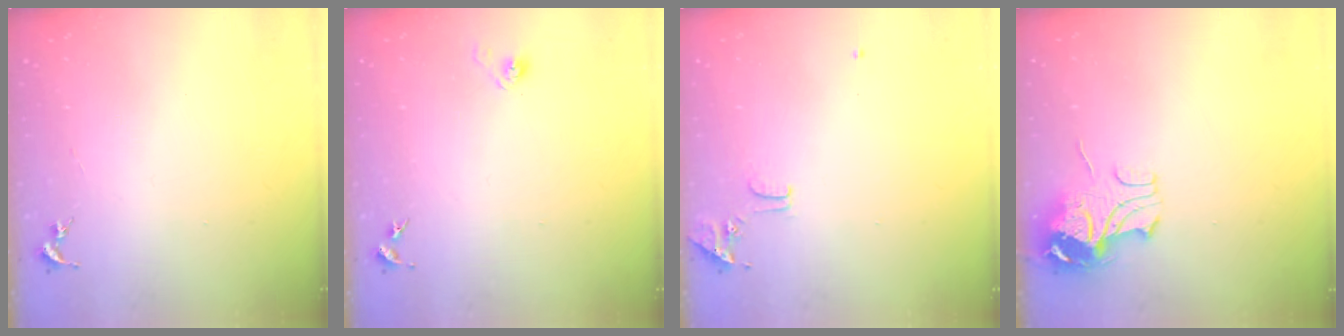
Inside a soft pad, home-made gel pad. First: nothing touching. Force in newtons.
{"total": 3.0, "press": 2.9, "slide": 0.9}
{"total": 8.0, "press": 7.9, "slide": 0.7}
{"total": 9.6, "press": 9.5, "slide": 1.1}